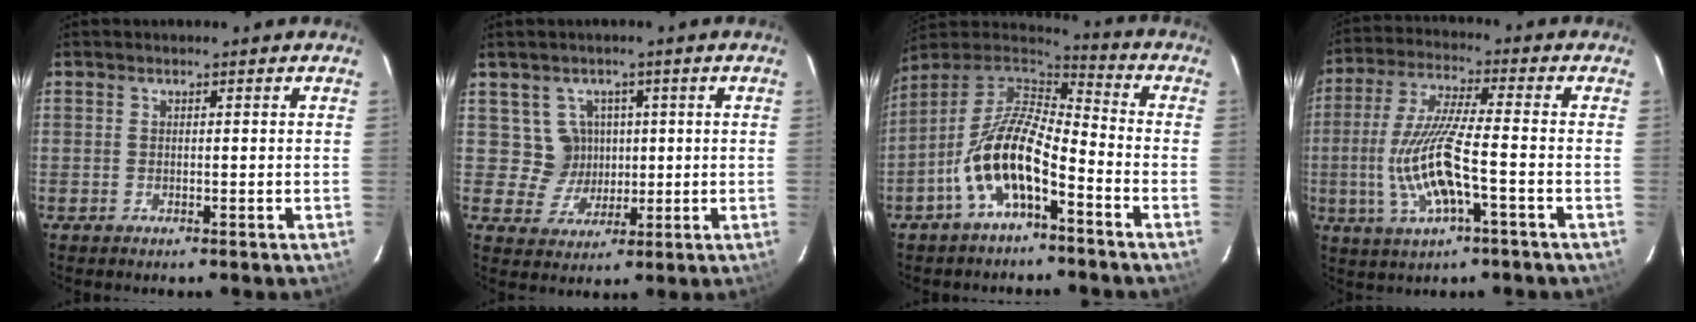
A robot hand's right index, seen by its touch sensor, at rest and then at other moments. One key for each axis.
{"total": 5.5, "fx": 1.2, "fy": 5.3, "fz": 0.5, "tx": -0.013, "ty": 0.018, "tz": 0.032}
{"total": 13.5, "fx": -6.5, "fy": 4.7, "fz": 10.9, "tx": -0.218, "ty": 0.003, "tz": -0.128}
{"total": 13.1, "fx": -3.4, "fy": 2.3, "fz": 12.4, "tx": -0.258, "ty": -0.007, "tz": -0.061}